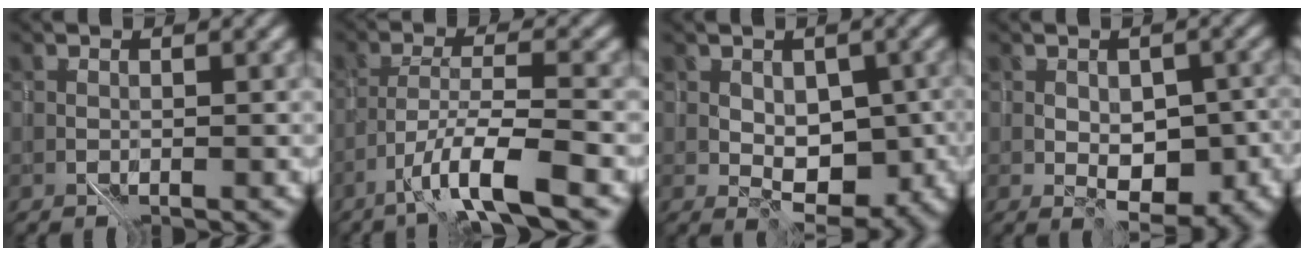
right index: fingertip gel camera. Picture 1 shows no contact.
{"total": 5.2, "force": [-3.4, 0.1, 3.9], "torque": [-0.063, 0.009, -0.067]}
{"total": 4.4, "force": [0.4, 2.7, 3.4], "torque": [-0.040, -0.001, 0.009]}
{"total": 4.9, "force": [-0.6, 2.6, 4.1], "torque": [-0.053, -0.002, -0.006]}